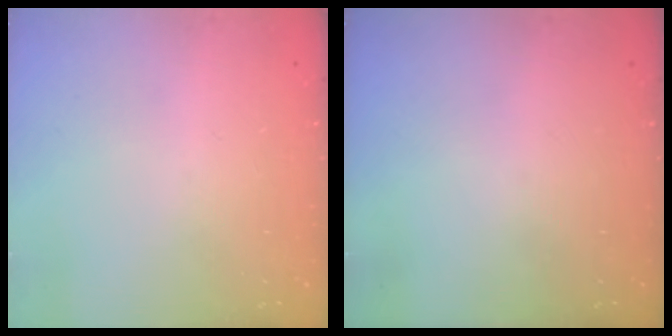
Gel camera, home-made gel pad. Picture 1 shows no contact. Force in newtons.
{"total": 0.0}